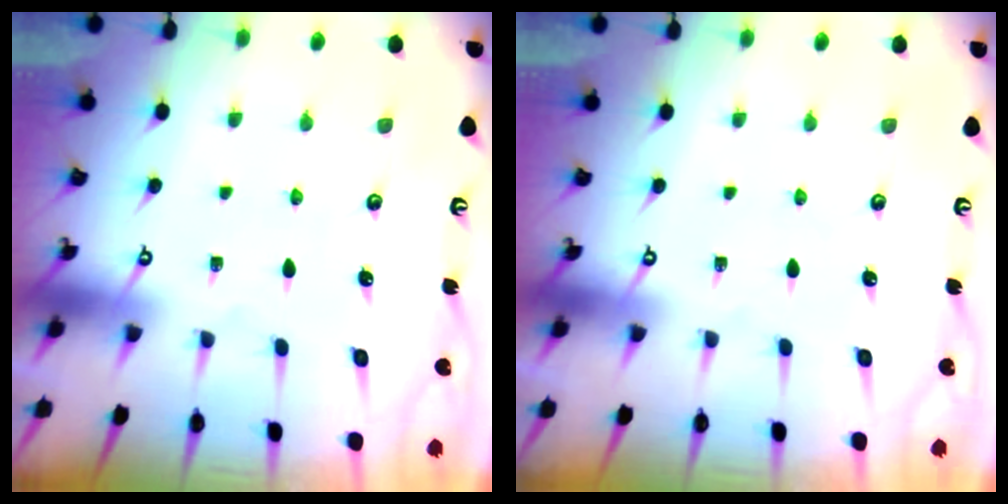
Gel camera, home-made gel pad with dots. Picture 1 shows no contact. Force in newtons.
{"total": 0.0}